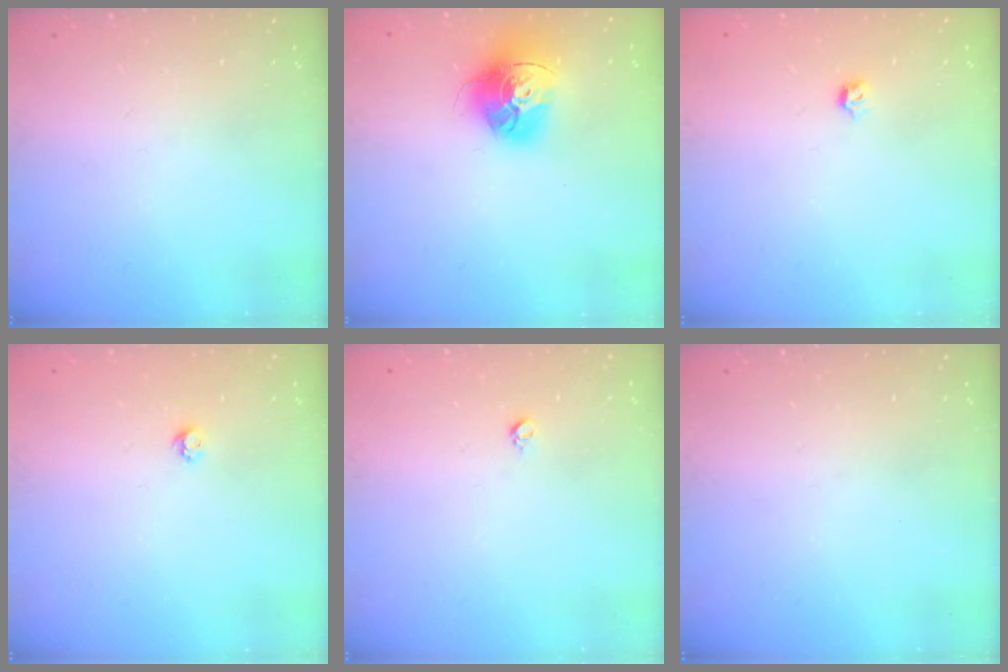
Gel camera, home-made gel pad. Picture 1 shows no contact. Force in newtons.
{"total": 15.9, "press": 15.8, "slide": 1.4}
{"total": 2.8, "press": 2.7, "slide": 0.8}
{"total": 3.8, "press": 3.7, "slide": 0.5}
{"total": 3.0, "press": 2.9, "slide": 0.4}
{"total": 0.0}